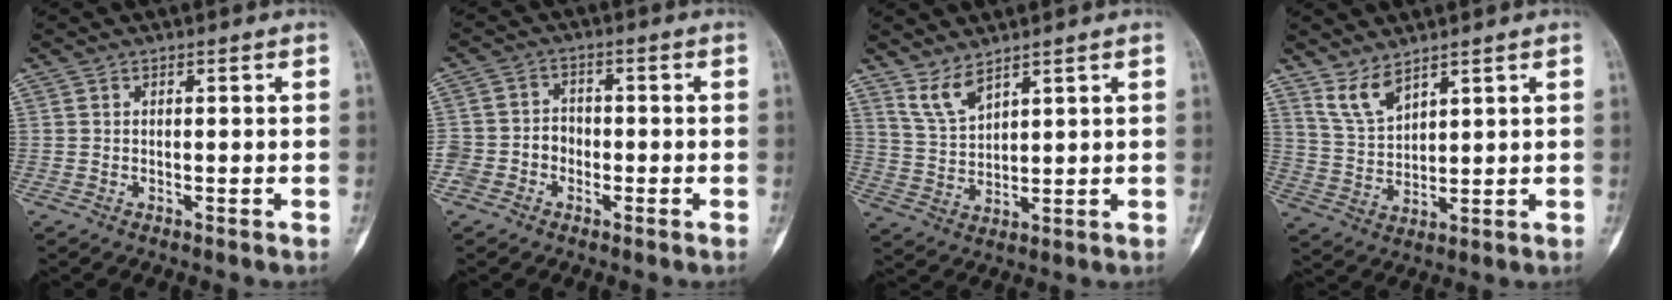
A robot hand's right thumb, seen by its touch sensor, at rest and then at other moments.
{"total": 5.8, "force": [-2.1, 5.1, 1.9], "torque": [-0.016, 0.027, -0.039]}
{"total": 5.4, "force": [4.3, 1.7, 2.8], "torque": [-0.054, -0.031, 0.097]}
{"total": 6.0, "force": [4.7, 2.2, 3.0], "torque": [-0.054, -0.032, 0.106]}